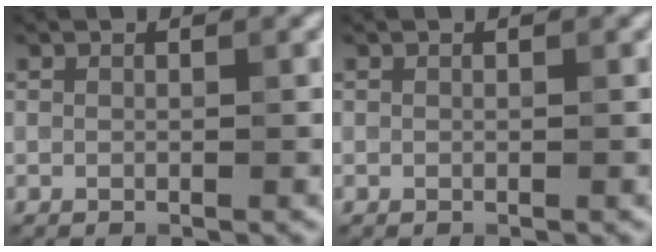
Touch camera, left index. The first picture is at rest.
{"total": 0.0}